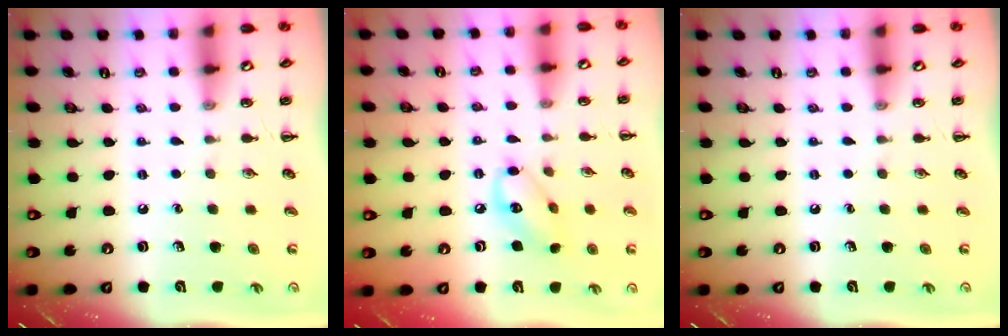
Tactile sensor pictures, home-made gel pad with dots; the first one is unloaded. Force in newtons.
{"total": 7.9, "press": 7.8, "slide": 1.3}
{"total": 0.0}